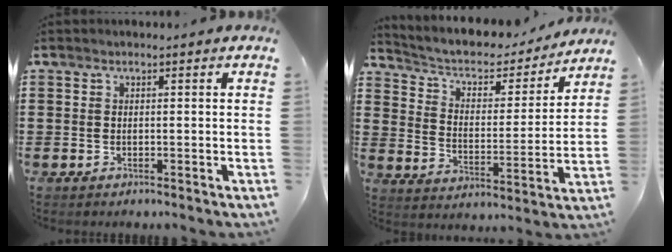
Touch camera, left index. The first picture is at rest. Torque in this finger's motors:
{"motor_torque": [2.14, 0.00, 0.23, 0.10]}